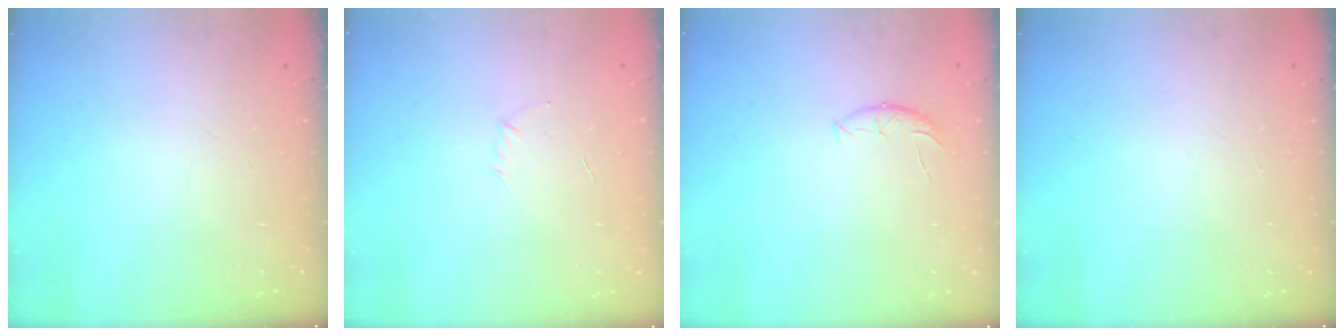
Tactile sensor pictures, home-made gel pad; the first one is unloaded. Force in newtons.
{"total": 2.7, "press": 2.6, "slide": 0.7}
{"total": 6.0, "press": 5.8, "slide": 1.3}
{"total": 0.0}